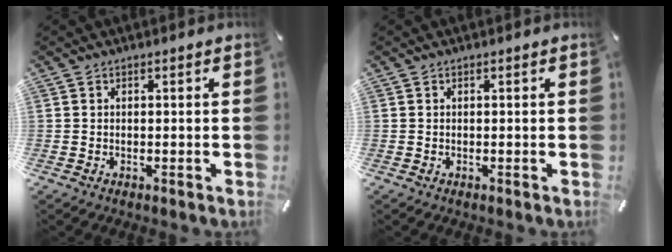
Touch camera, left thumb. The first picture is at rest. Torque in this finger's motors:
{"motor_torque": [-0.06, -0.03, 0.00, 0.02, 0.00]}